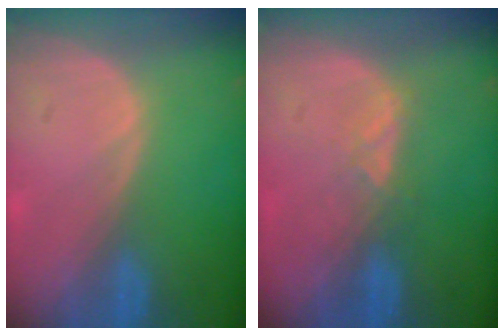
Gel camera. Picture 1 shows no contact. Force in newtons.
{"total": 2.3, "press": 2.2, "slide": 0.9}